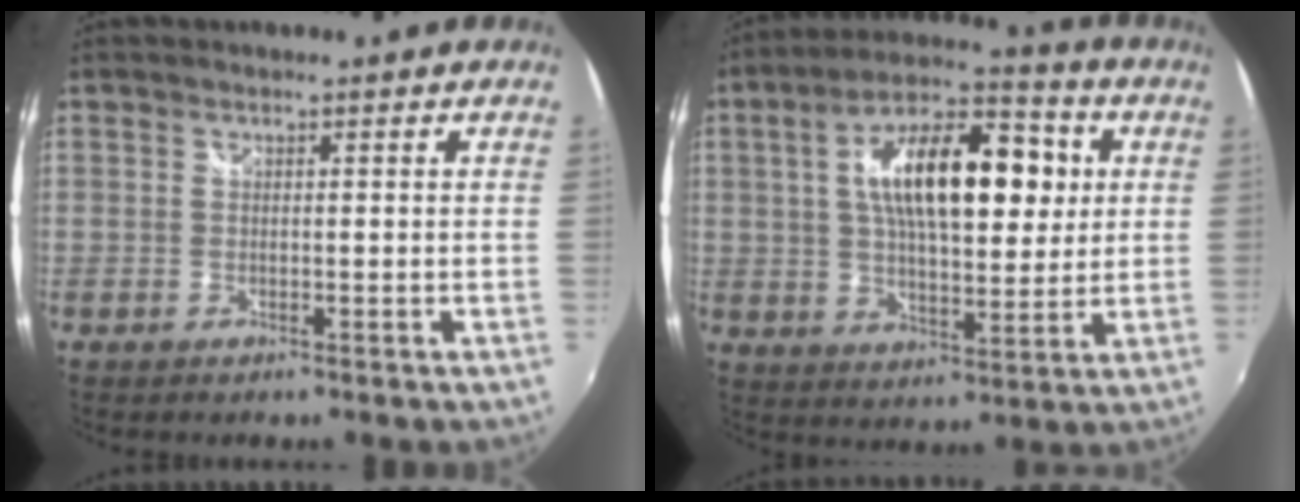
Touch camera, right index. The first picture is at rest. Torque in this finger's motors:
{"motor_torque": [1.33, 0.81, 1.05, 0.21]}